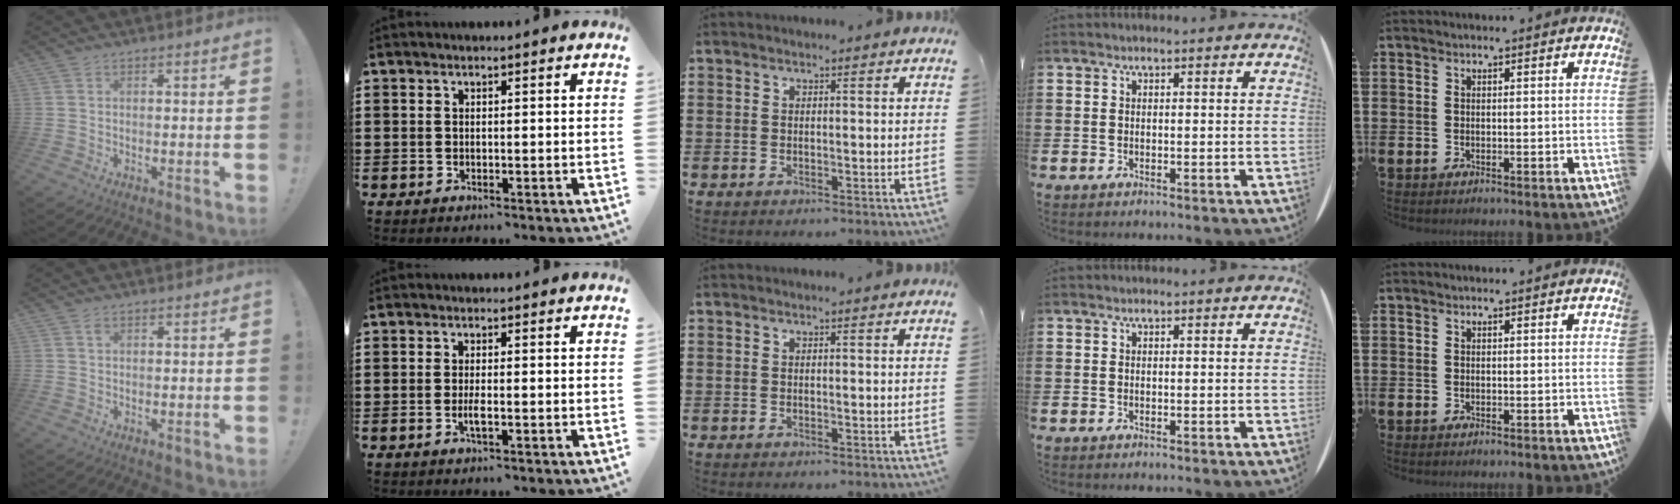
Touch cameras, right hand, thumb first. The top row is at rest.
{"thumb": {"total": 0.6, "force": [0.4, 0.5, 0.2], "torque": [-0.005, 0.001, 0.007]}, "index": {"total": 2.2, "force": [-0.7, 0.4, 2.1], "torque": [-0.052, -0.005, -0.017]}}